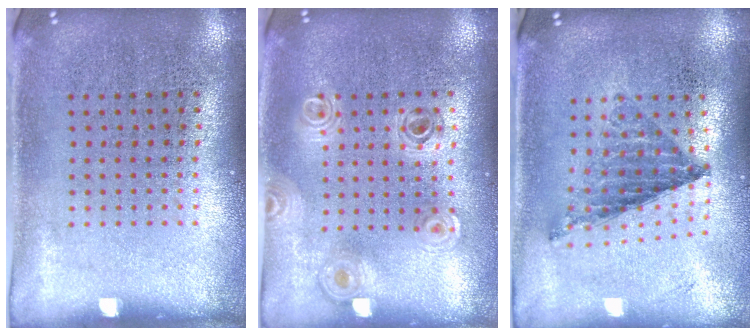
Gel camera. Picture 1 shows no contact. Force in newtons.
{"total": 0.8, "press": 0.8, "slide": 0.1}
{"total": 0.8, "press": 0.8, "slide": 0.1}